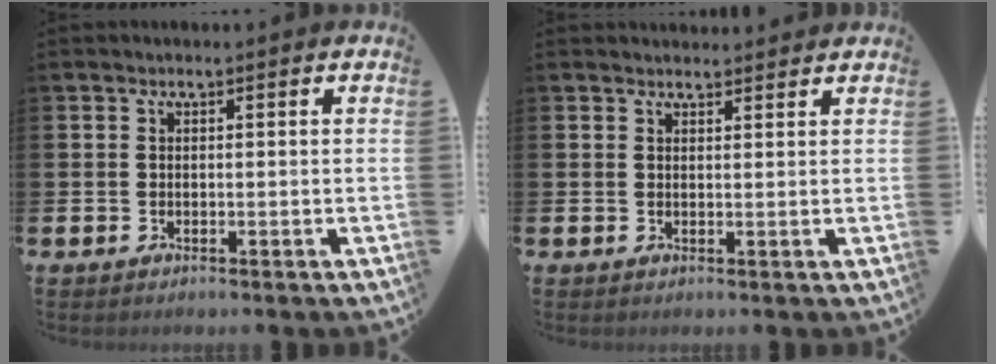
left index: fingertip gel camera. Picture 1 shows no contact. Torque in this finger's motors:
{"motor_torque": [0.88, -1.26, 0.07, 0.04]}